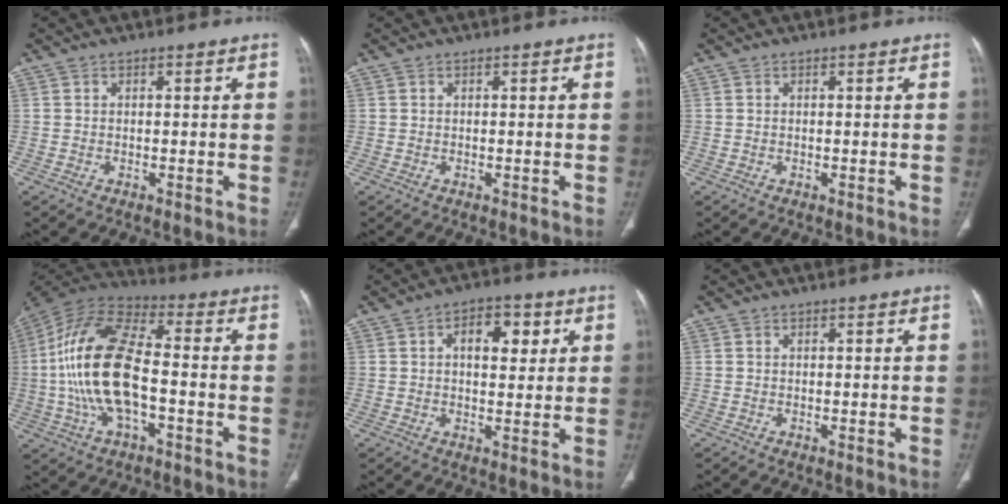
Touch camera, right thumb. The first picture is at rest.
{"total": 0.0}
{"total": 0.0}
{"total": 20.0, "force": [-2.3, 9.4, 17.4], "torque": [-0.356, 0.031, -0.045]}
{"total": 7.8, "force": [2.4, 4.3, 6.0], "torque": [-0.058, 0.000, 0.033]}
{"total": 0.0}